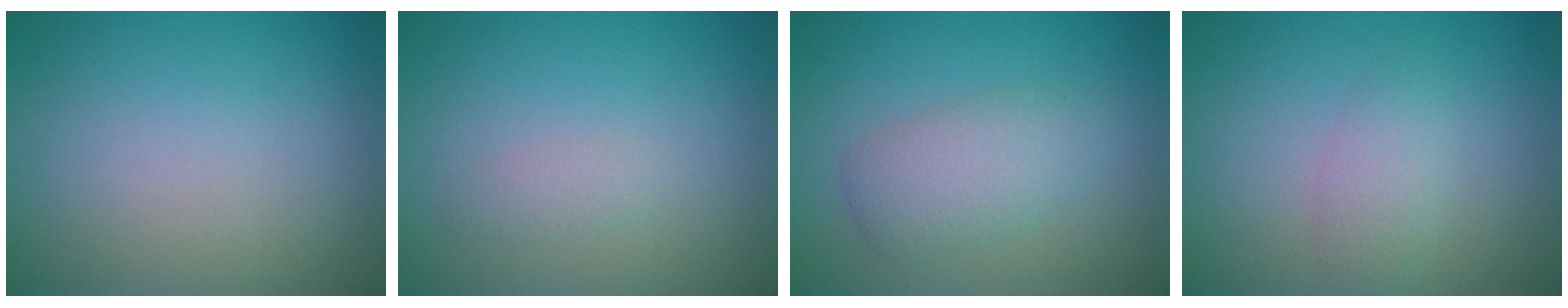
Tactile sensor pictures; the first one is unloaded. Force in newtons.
{"total": 1.0, "press": 1.0, "slide": 0.0}
{"total": 3.6, "press": 3.6, "slide": 0.0}
{"total": 2.1, "press": 2.1, "slide": 0.1}